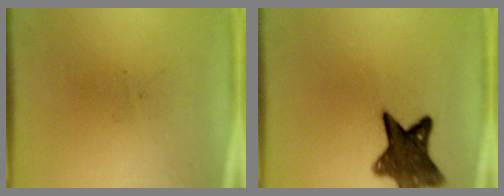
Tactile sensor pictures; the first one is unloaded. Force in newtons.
{"total": 10.8}